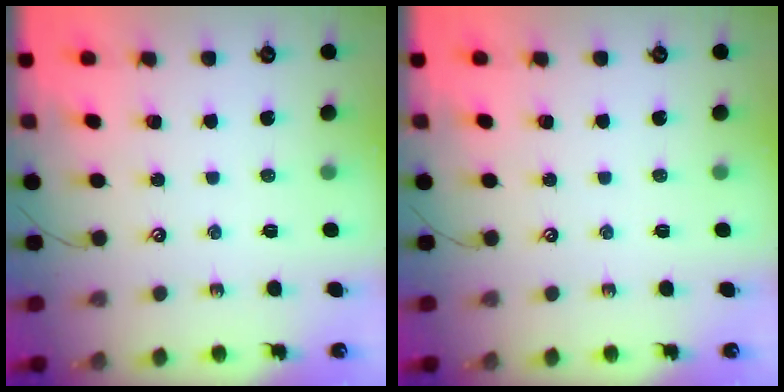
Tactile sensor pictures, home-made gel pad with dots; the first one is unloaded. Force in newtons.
{"total": 0.0}